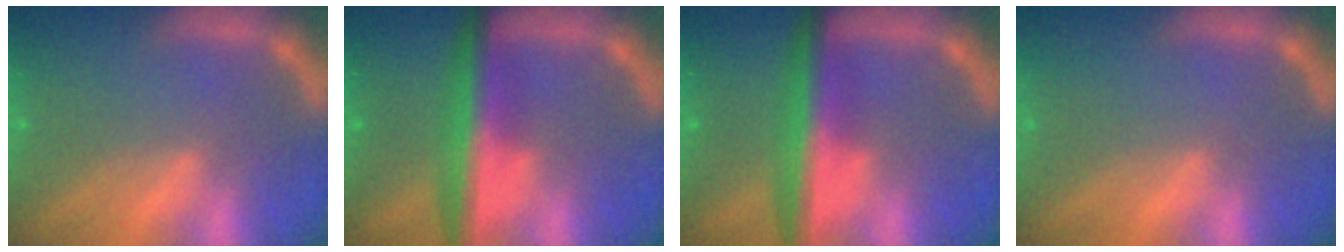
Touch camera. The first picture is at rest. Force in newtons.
{"total": 6.5}
{"total": 6.5}
{"total": 0.0}